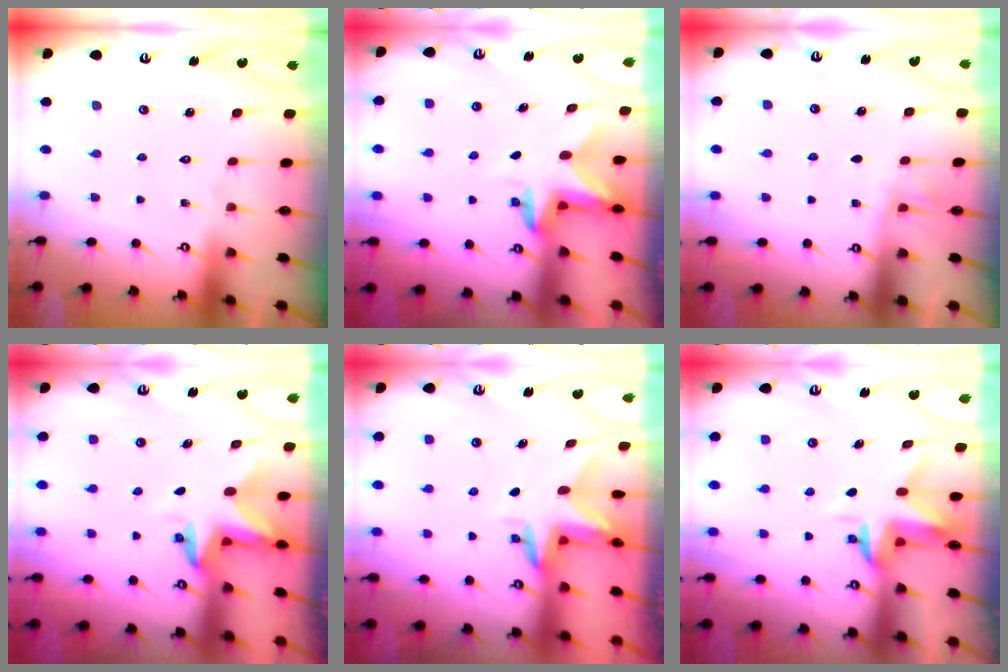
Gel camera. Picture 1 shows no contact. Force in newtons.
{"total": 2.7, "press": 2.6, "slide": 0.5}
{"total": 2.9, "press": 2.9, "slide": 0.4}
{"total": 2.8, "press": 2.8, "slide": 0.2}
{"total": 3.0, "press": 3.0, "slide": 0.3}
{"total": 3.1, "press": 3.0, "slide": 0.4}